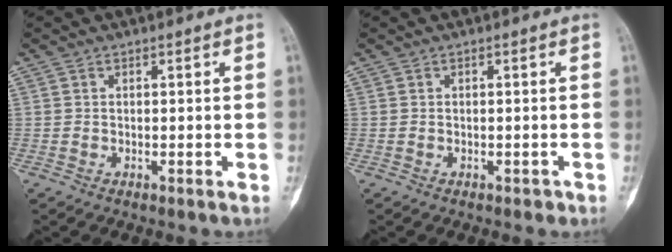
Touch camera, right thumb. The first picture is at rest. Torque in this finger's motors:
{"motor_torque": [0.40, 0.25, 0.19, -0.01, 0.03]}